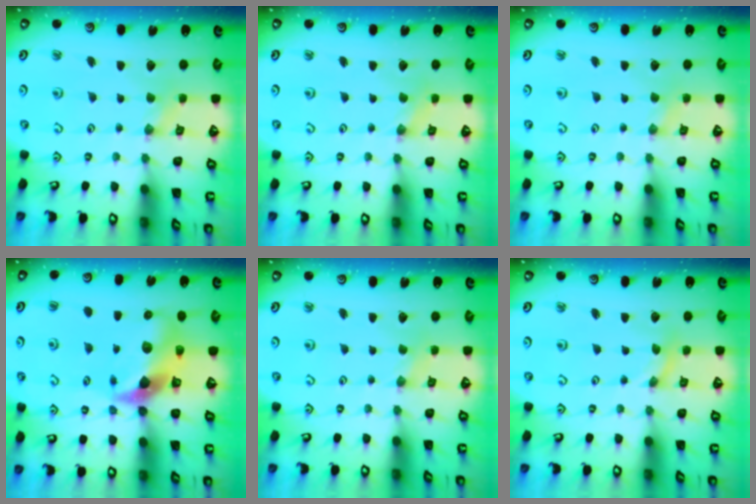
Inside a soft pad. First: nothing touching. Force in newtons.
{"total": 0.0}
{"total": 0.6, "press": 0.6, "slide": 0.1}
{"total": 12.3, "press": 12.2, "slide": 1.7}
{"total": 0.0}
{"total": 0.0}